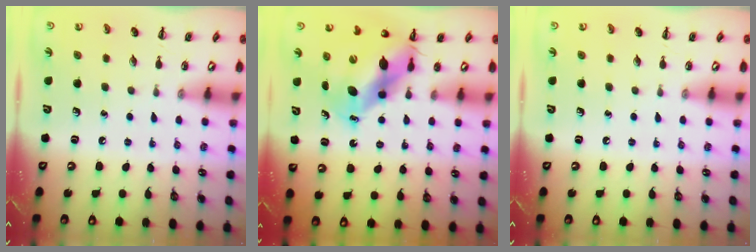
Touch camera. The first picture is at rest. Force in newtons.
{"total": 10.9, "press": 10.5, "slide": 2.9}
{"total": 0.0}